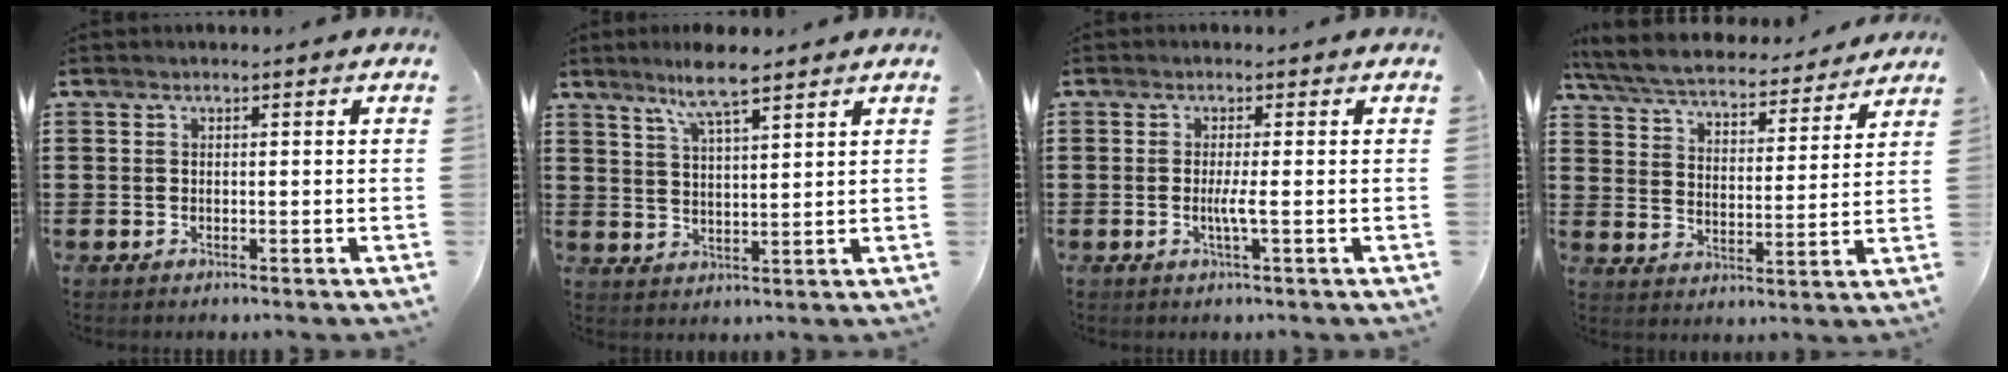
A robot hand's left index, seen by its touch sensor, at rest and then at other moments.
{"total": 6.3, "force": [4.9, 0.6, 3.9], "torque": [-0.089, -0.003, 0.088]}
{"total": 2.5, "force": [-0.3, -0.2, 2.5], "torque": [-0.044, -0.006, -0.007]}
{"total": 5.8, "force": [5.5, 0.4, 1.6], "torque": [-0.057, -0.035, 0.091]}